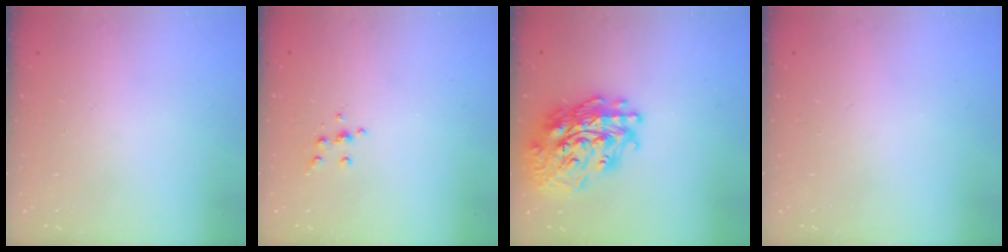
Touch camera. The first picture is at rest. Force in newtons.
{"total": 4.2, "press": 4.2, "slide": 0.4}
{"total": 23.0, "press": 22.8, "slide": 2.4}
{"total": 0.0}